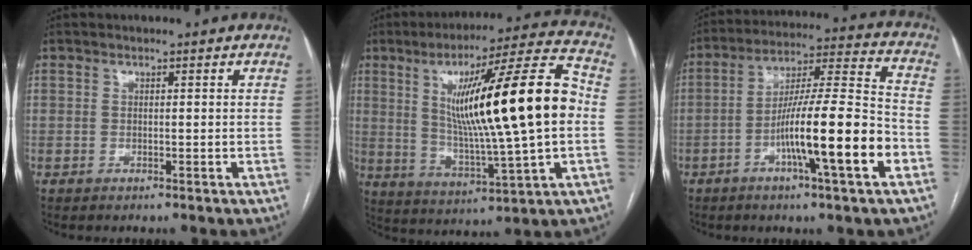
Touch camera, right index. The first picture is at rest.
{"total": 22.1, "force": [2.2, 1.1, 21.9], "torque": [-0.354, 0.010, 0.029]}
{"total": 16.3, "force": [-5.9, 0.3, 15.2], "torque": [-0.254, 0.003, -0.099]}